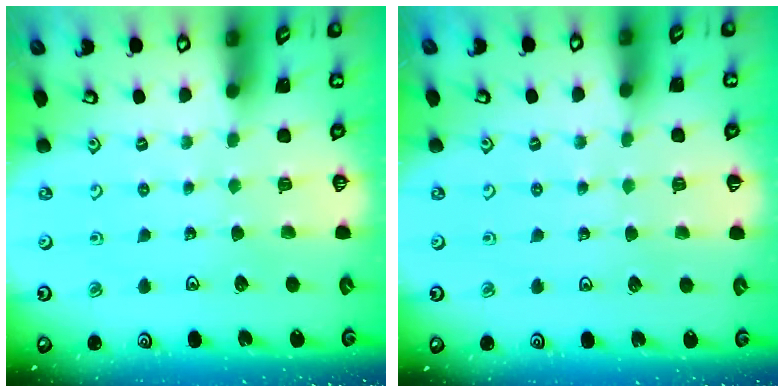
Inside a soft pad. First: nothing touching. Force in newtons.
{"total": 2.2, "press": 2.1, "slide": 0.5}